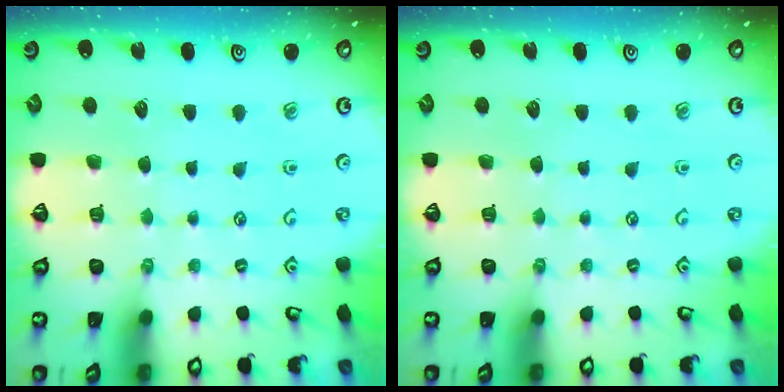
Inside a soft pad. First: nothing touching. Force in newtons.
{"total": 0.0}